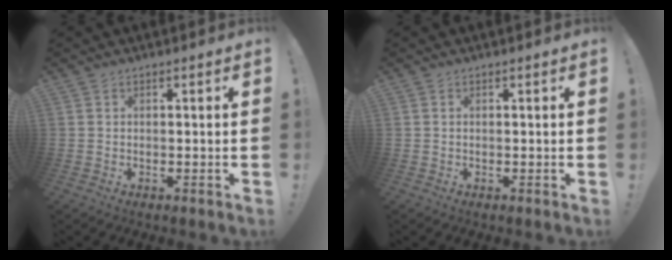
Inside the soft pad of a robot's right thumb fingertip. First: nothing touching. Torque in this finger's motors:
{"motor_torque": [0.03, -0.36, -0.13, 0.12, 0.00]}